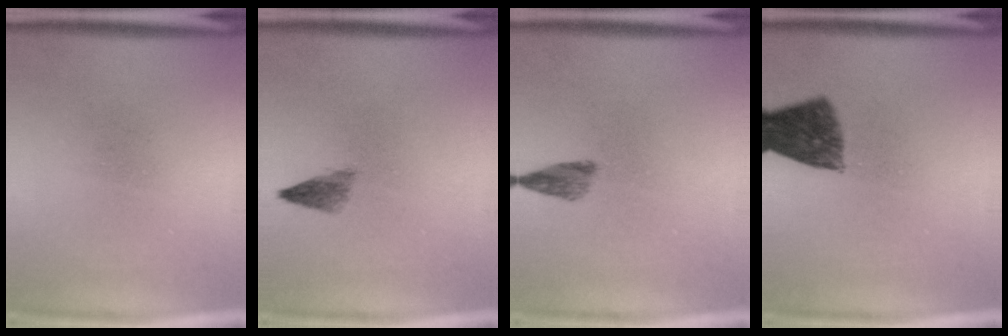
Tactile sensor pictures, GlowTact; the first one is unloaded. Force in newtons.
{"total": 1.9}
{"total": 2.1}
{"total": 8.3}